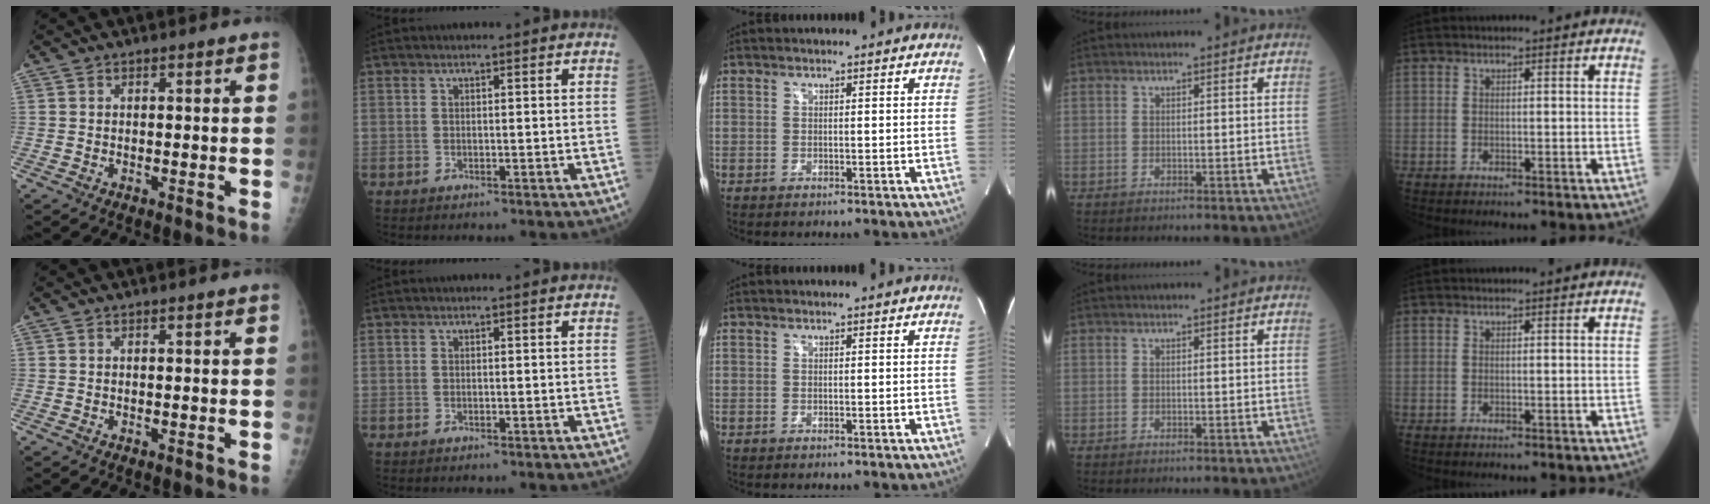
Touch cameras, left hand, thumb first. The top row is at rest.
{}